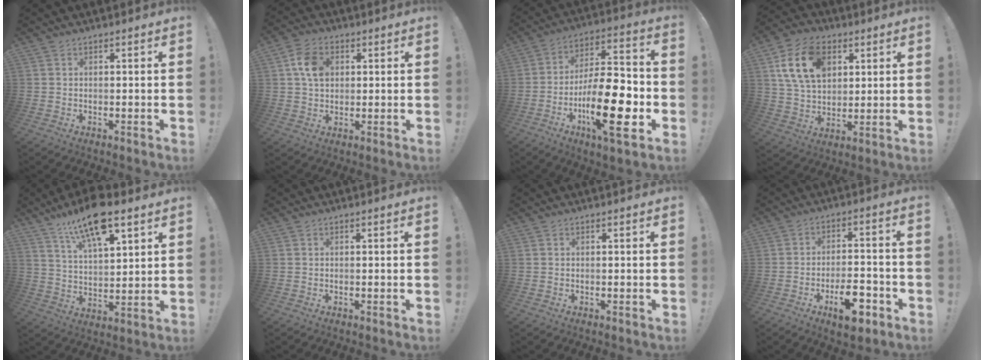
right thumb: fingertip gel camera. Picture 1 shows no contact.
{"total": 8.5, "force": [2.1, 6.3, 5.2], "torque": [-0.093, 0.011, 0.041]}
{"total": 23.2, "force": [-7.6, 7.4, 20.7], "torque": [-0.363, 0.034, -0.119]}
{"total": 16.9, "force": [6.4, 11.6, 10.6], "torque": [-0.192, -0.008, 0.124]}
{"total": 15.5, "force": [10.1, 5.8, 10.2], "torque": [-0.176, -0.049, 0.174]}
{"total": 0.0}
{"total": 0.0}
{"total": 11.2, "force": [-5.8, 5.1, 8.1], "torque": [-0.114, 0.039, -0.093]}